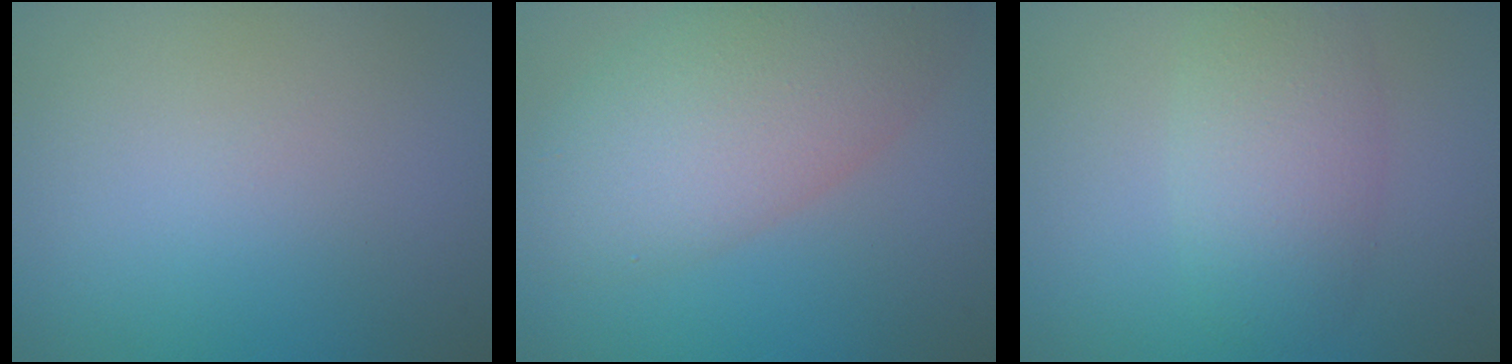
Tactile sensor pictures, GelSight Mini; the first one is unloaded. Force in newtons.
{"total": 7.8, "press": 7.7, "slide": 0.5}
{"total": 4.4, "press": 4.4, "slide": 0.2}